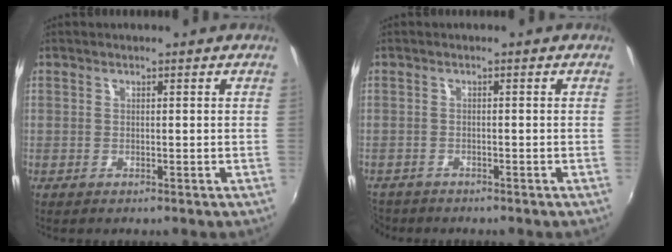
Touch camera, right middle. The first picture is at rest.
{"total": 4.6, "force": [-3.8, 2.3, 1.0], "torque": [-0.042, -0.016, -0.071]}